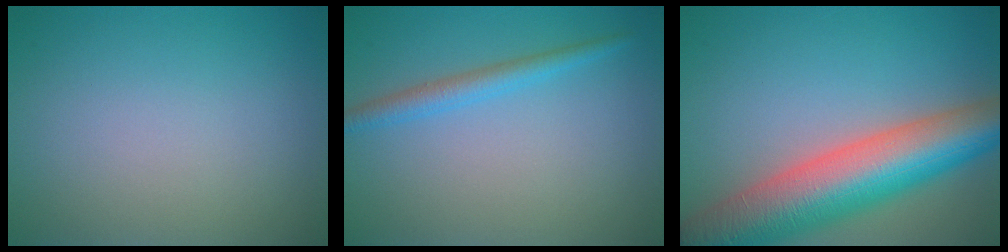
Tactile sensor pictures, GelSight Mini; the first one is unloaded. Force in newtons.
{"total": 2.1, "press": 2.1, "slide": 0.1}
{"total": 11.5, "press": 11.5, "slide": 0.5}